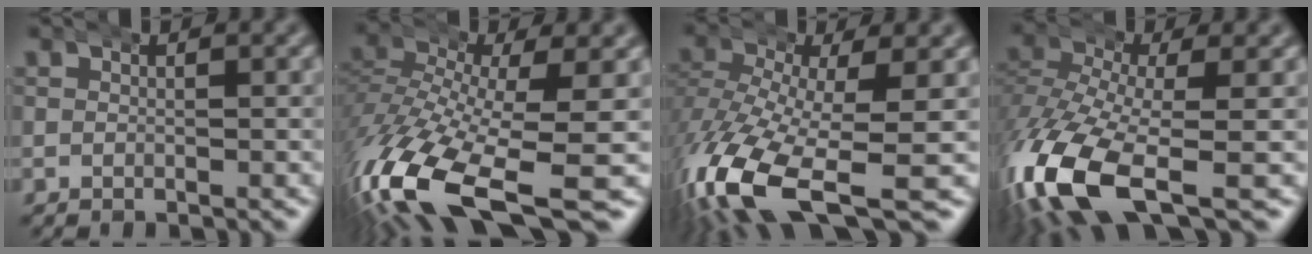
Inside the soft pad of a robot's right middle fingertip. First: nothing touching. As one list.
[{"total": 11.4, "force": [-6.2, 5.2, 8.1], "torque": [-0.202, -0.066, -0.071]}, {"total": 10.5, "force": [-5.6, 4.9, 7.5], "torque": [-0.192, -0.066, -0.055]}, {"total": 9.9, "force": [-4.6, 5.3, 7.1], "torque": [-0.196, -0.056, -0.050]}]